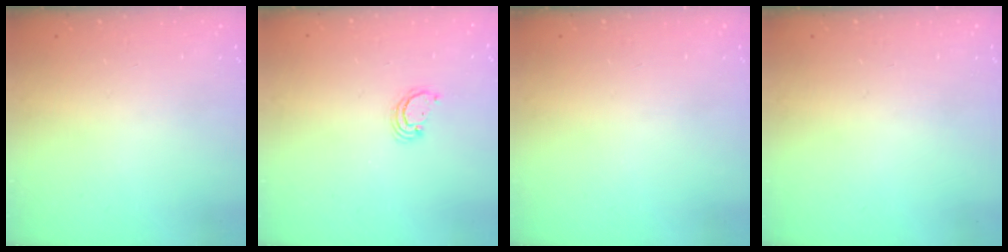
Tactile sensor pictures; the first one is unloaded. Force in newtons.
{"total": 2.6, "press": 2.6, "slide": 0.3}
{"total": 0.0}
{"total": 0.0}